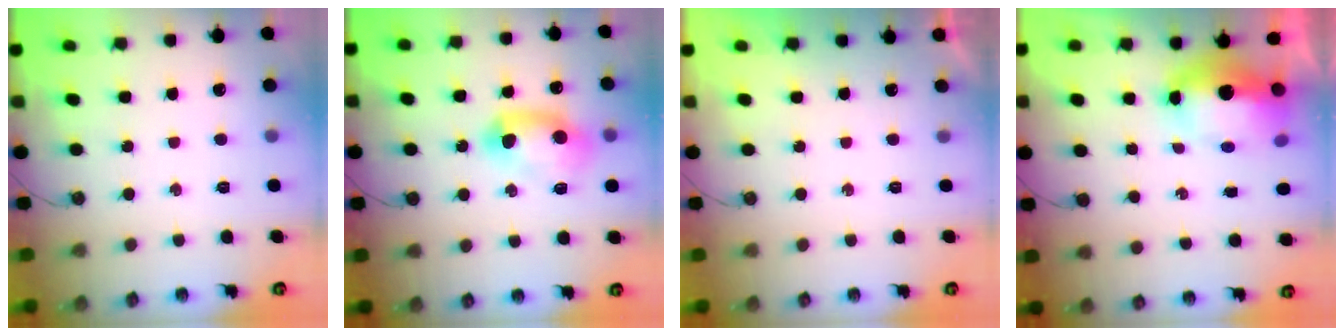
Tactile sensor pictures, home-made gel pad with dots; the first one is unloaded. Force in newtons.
{"total": 12.3, "press": 12.2, "slide": 0.9}
{"total": 0.0}
{"total": 11.5, "press": 11.4, "slide": 1.2}